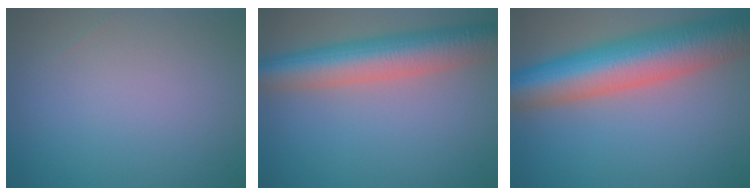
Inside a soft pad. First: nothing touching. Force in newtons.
{"total": 8.5, "press": 8.5, "slide": 0.6}
{"total": 11.8, "press": 11.7, "slide": 0.4}